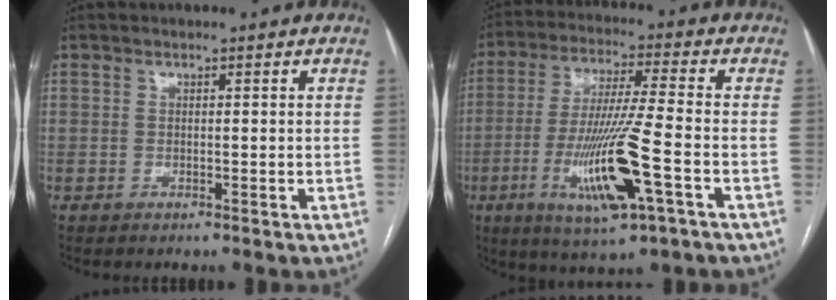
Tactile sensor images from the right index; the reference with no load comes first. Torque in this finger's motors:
{"motor_torque": [2.14, 0.00, 0.42, 0.21]}